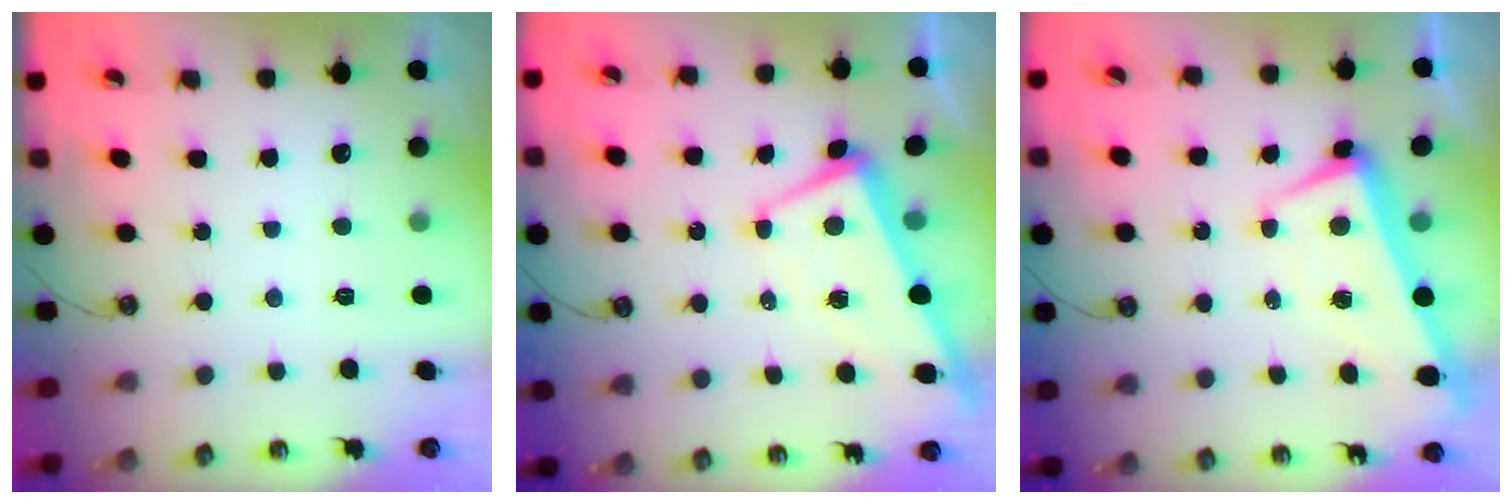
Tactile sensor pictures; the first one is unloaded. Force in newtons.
{"total": 0.9, "press": 0.5, "slide": 0.7}
{"total": 2.5, "press": 2.4, "slide": 0.4}